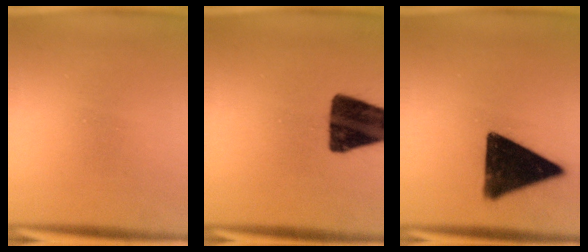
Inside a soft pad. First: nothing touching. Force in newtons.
{"total": 15.1}
{"total": 15.9}